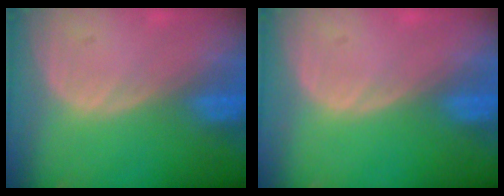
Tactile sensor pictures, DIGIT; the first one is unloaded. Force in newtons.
{"total": 0.0}